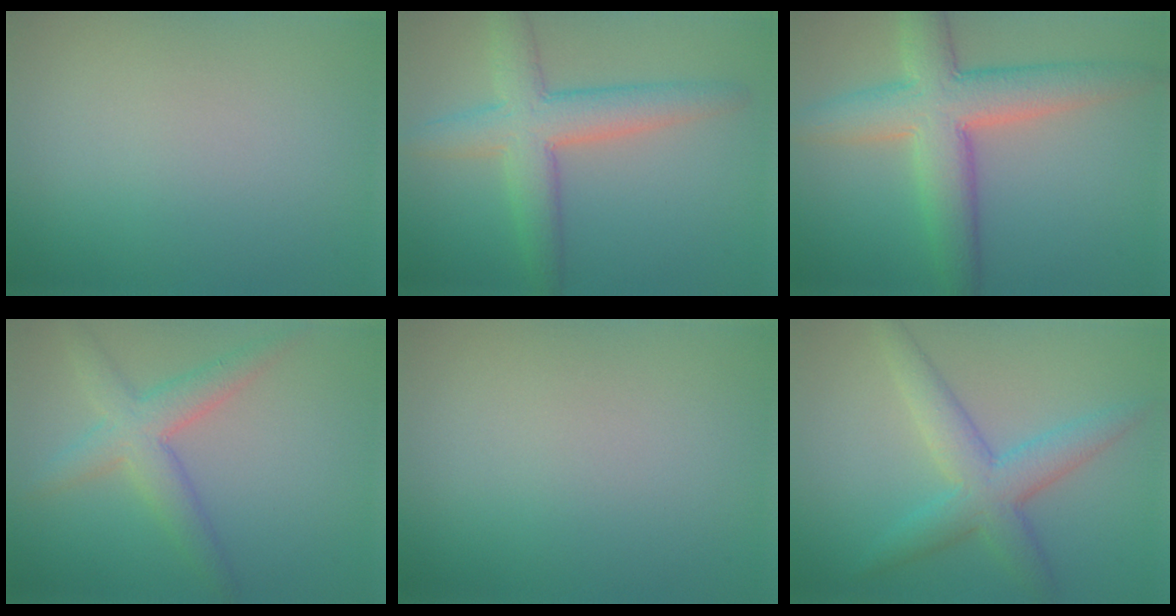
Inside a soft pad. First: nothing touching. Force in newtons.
{"total": 5.5, "press": 5.5, "slide": 0.3}
{"total": 7.4, "press": 7.4, "slide": 0.5}
{"total": 3.8, "press": 3.8, "slide": 0.1}
{"total": 0.0}
{"total": 4.6, "press": 4.6, "slide": 0.2}